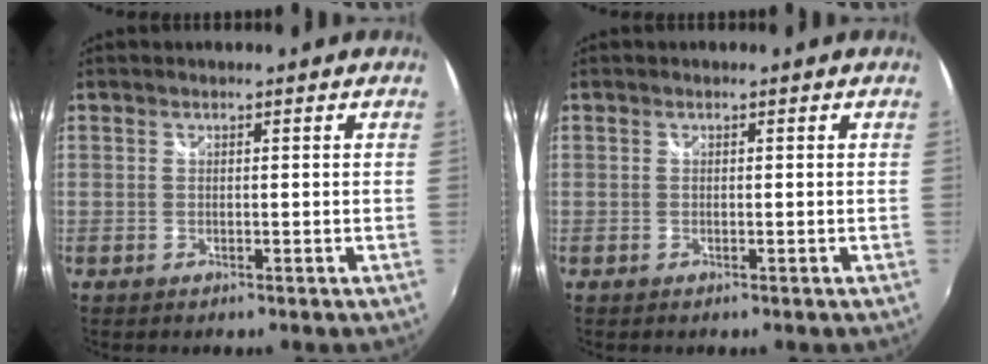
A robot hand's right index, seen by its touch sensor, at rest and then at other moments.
{"total": 0.0}